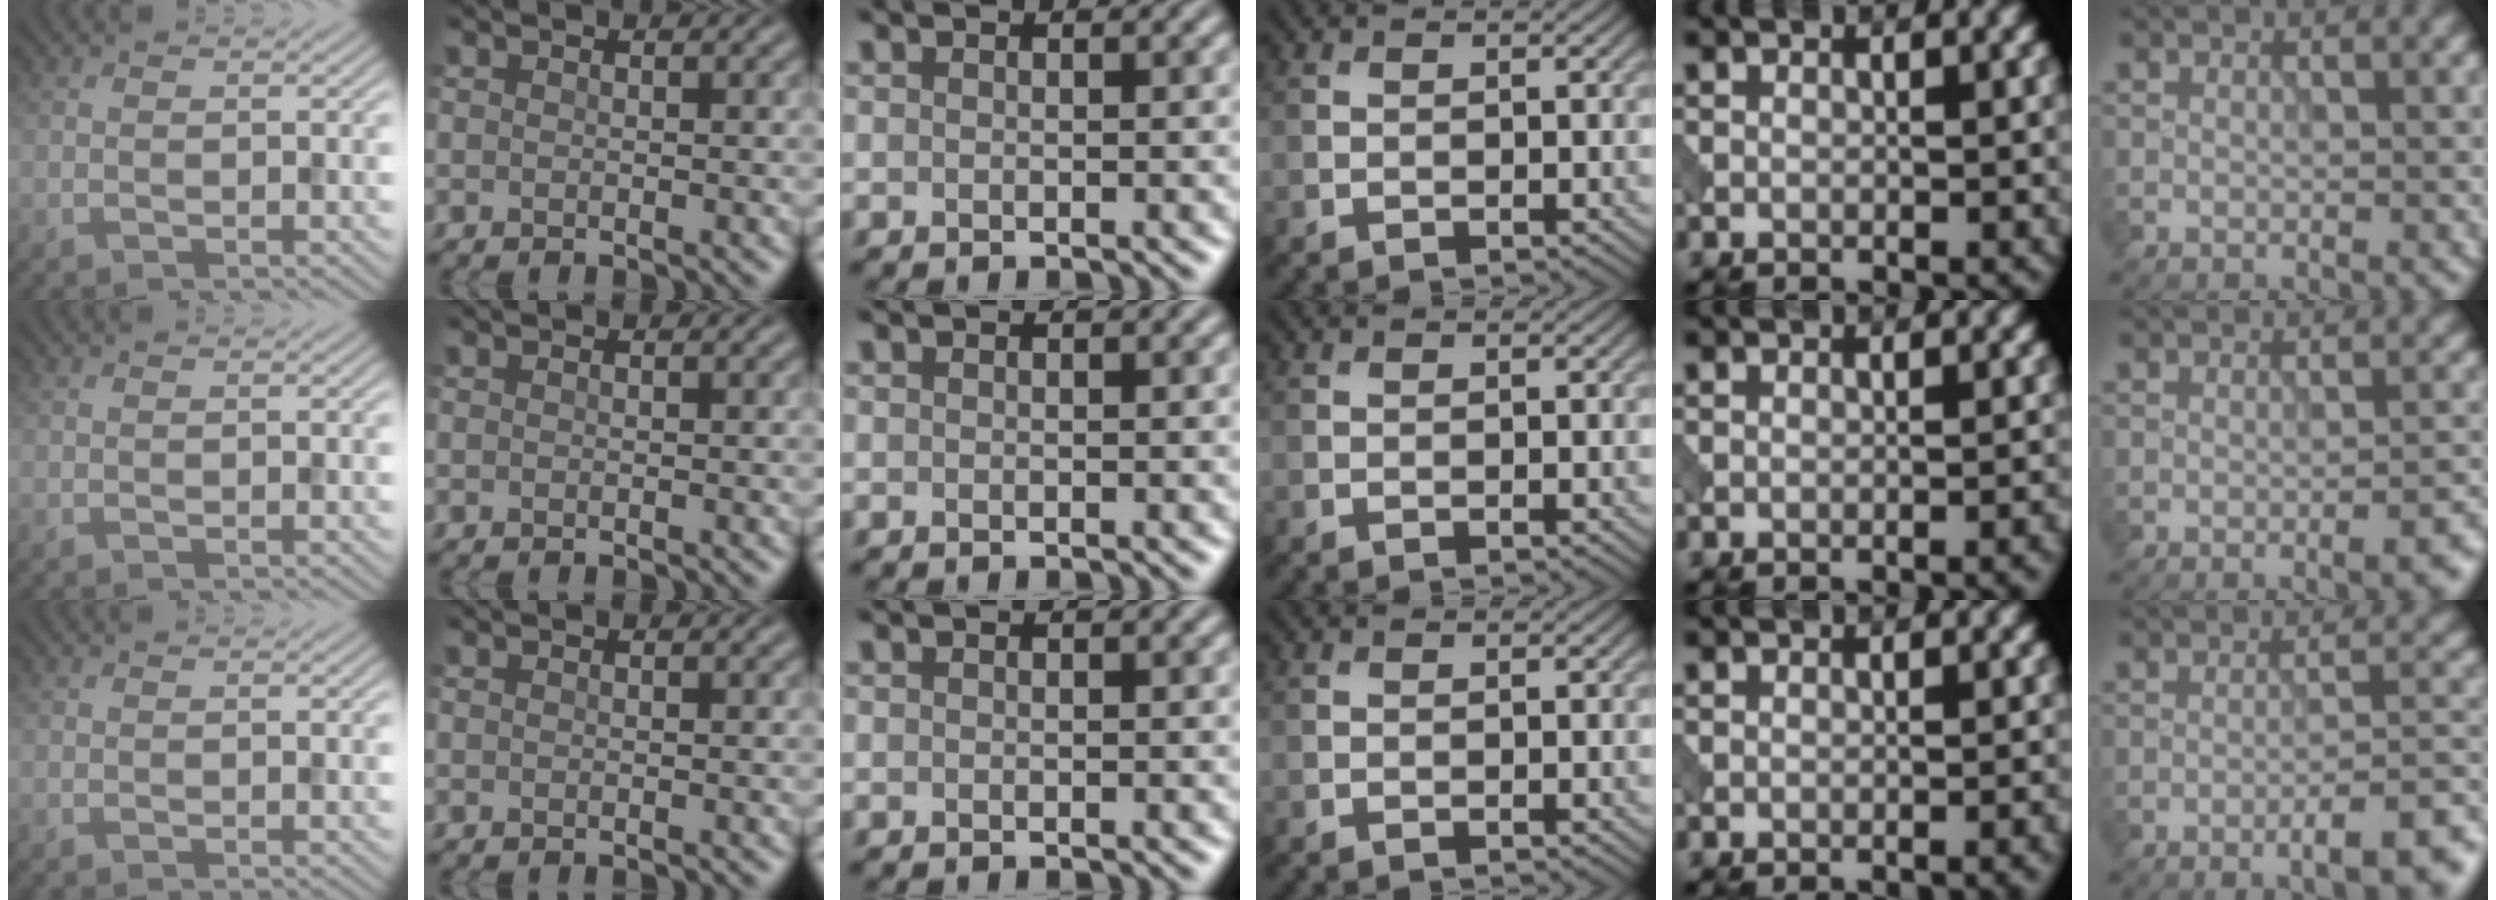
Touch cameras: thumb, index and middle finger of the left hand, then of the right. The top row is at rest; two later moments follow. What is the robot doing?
{"motion": "pour", "object": "beaker"}